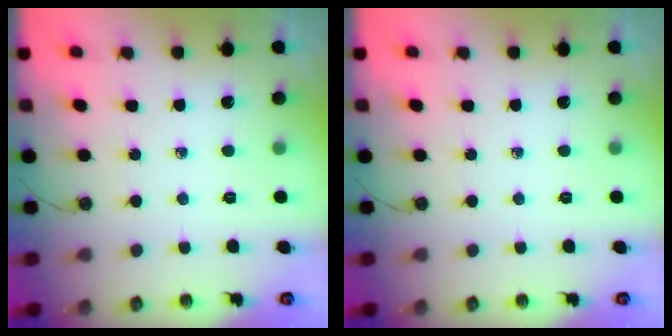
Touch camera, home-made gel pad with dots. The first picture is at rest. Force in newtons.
{"total": 0.0}